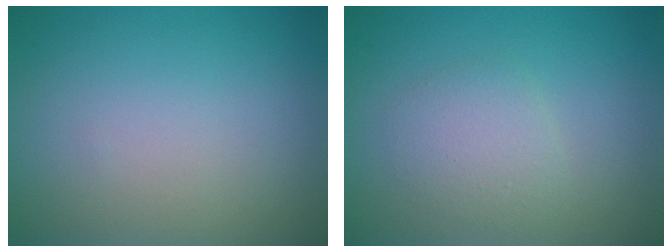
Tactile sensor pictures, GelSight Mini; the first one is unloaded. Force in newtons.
{"total": 2.3, "press": 2.3, "slide": 0.2}